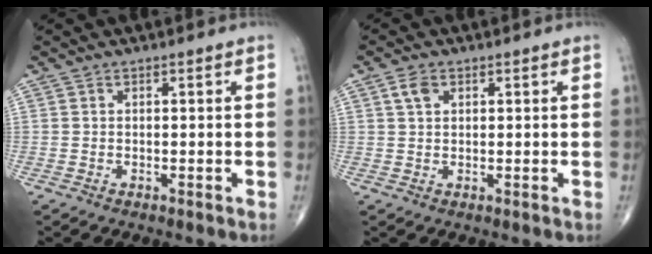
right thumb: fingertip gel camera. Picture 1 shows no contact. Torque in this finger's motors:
{"motor_torque": [0.05, 0.05, 0.04, 0.00, 0.00]}